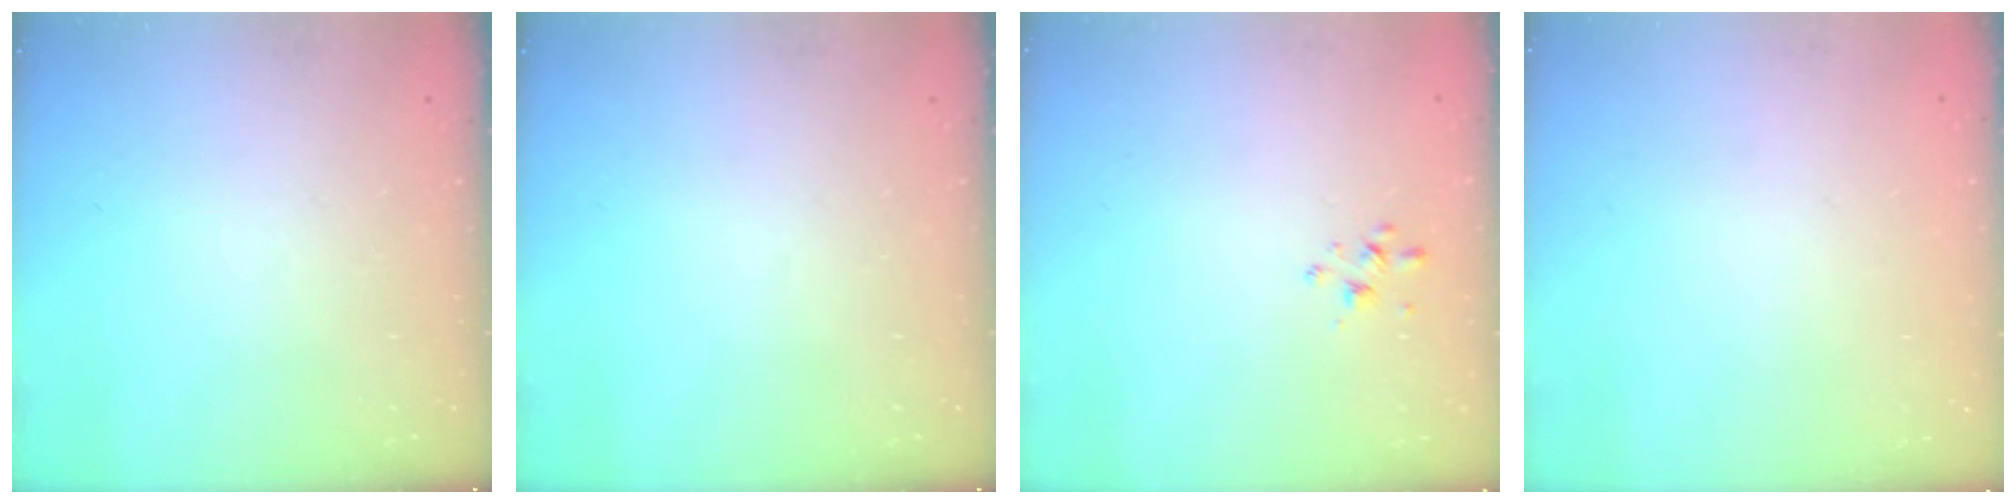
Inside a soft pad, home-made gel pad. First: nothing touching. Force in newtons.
{"total": 0.0}
{"total": 1.8, "press": 1.7, "slide": 0.4}
{"total": 1.7, "press": 1.7, "slide": 0.2}